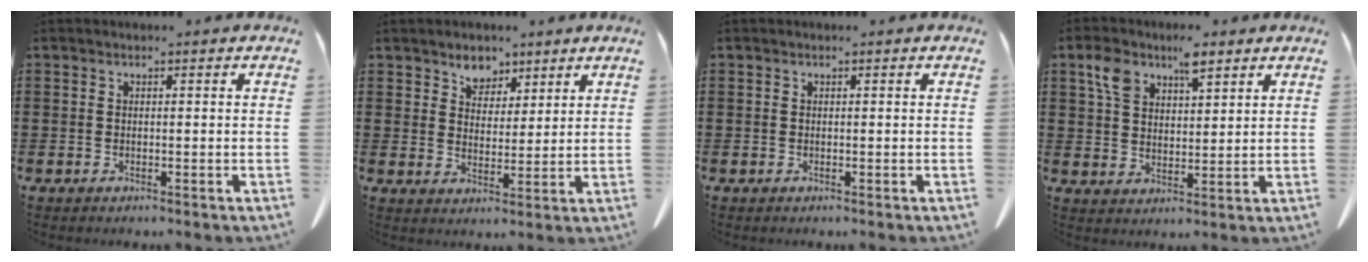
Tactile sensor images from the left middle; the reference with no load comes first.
{"total": 4.5, "force": [3.5, 2.8, 0.7], "torque": [-0.024, -0.002, 0.063]}
{"total": 0.0}
{"total": 6.9, "force": [4.4, 3.3, 4.2], "torque": [-0.089, 0.007, 0.079]}